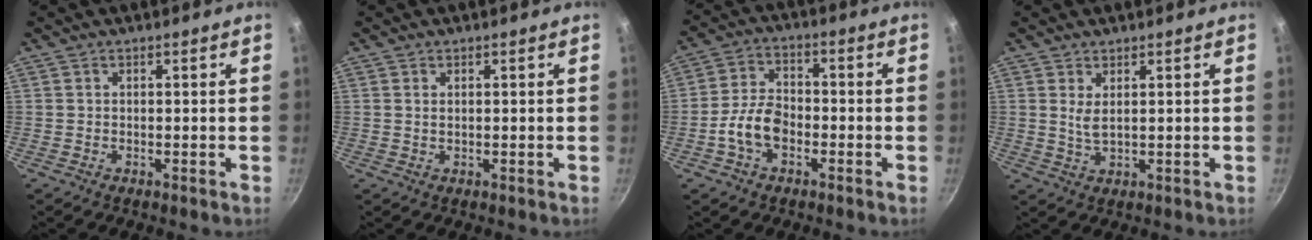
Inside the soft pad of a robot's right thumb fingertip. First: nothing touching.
{"total": 0.8, "force": [0.3, 0.4, 0.6], "torque": [-0.011, 0.001, 0.006]}
{"total": 7.9, "force": [-2.7, 5.0, 5.5], "torque": [-0.088, 0.033, -0.057]}
{"total": 2.9, "force": [1.1, 1.1, 2.4], "torque": [-0.044, -0.012, 0.023]}